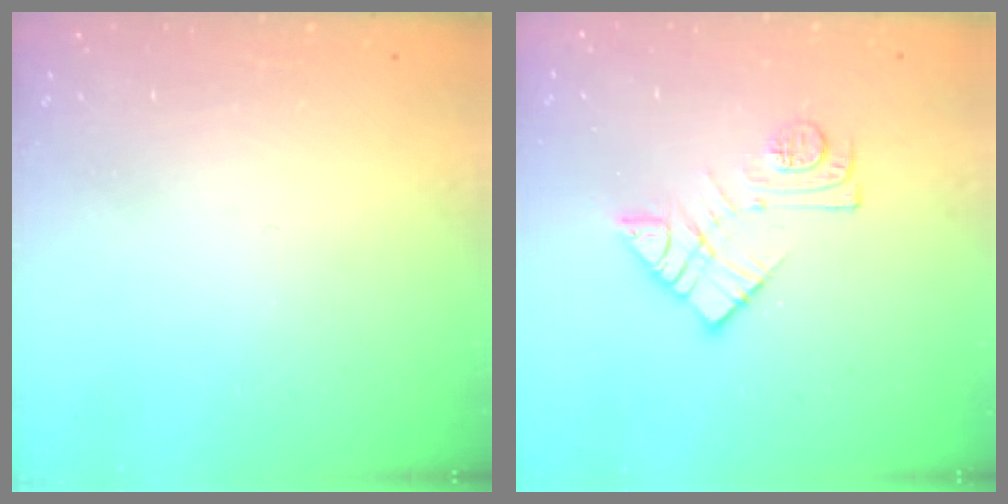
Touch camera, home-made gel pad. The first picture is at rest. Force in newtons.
{"total": 11.3, "press": 11.3, "slide": 0.4}